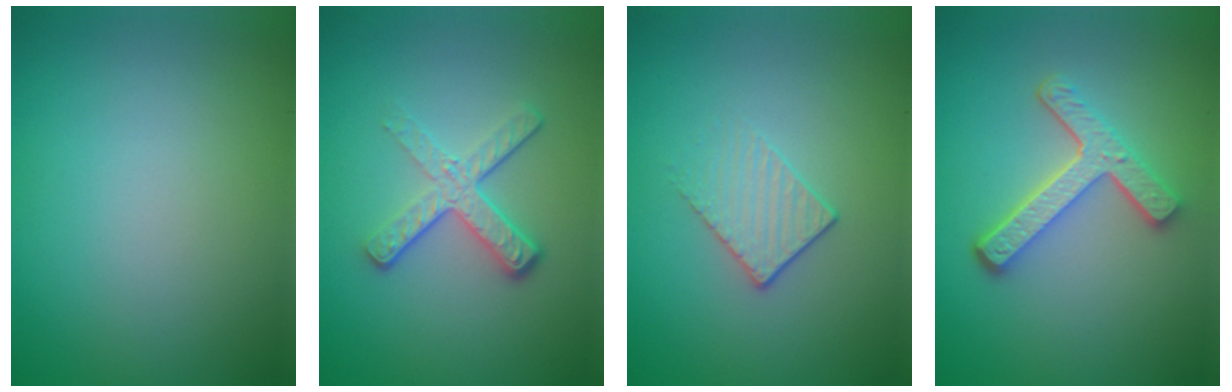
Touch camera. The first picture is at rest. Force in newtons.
{"total": 4.2, "press": 2.7, "slide": 3.3}
{"total": 1.6, "press": 1.1, "slide": 1.1}
{"total": 4.5, "press": 3.4, "slide": 3.0}